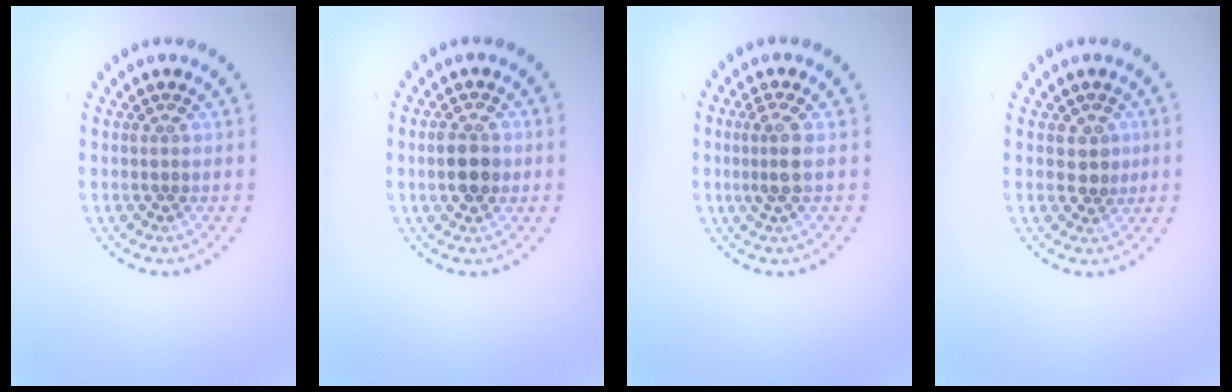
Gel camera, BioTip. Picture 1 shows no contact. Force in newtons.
{"total": 2.8, "press": 2.8, "slide": 0.1}
{"total": 2.0, "press": 1.7, "slide": 1.2}
{"total": 1.9, "press": 1.7, "slide": 0.9}